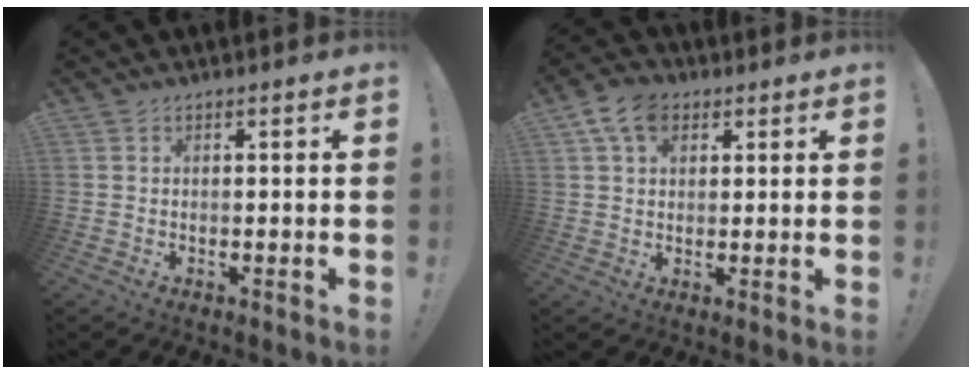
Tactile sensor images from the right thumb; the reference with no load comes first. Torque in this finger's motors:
{"motor_torque": [-0.42, 0.54, 0.09, -0.05, 0.18]}